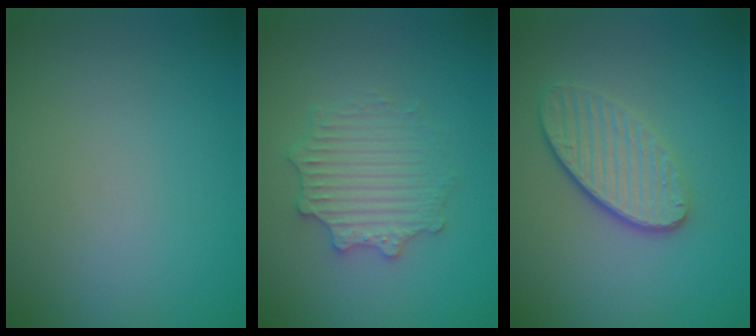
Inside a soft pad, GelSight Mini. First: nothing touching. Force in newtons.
{"total": 3.6, "press": 3.5, "slide": 0.6}
{"total": 3.6, "press": 2.9, "slide": 2.2}